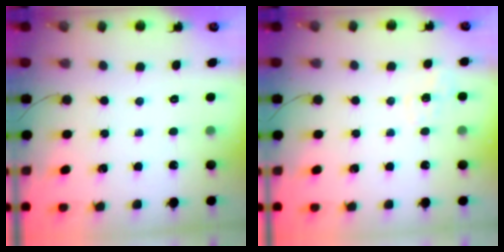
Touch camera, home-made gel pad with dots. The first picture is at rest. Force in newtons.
{"total": 3.8, "press": 3.4, "slide": 1.6}